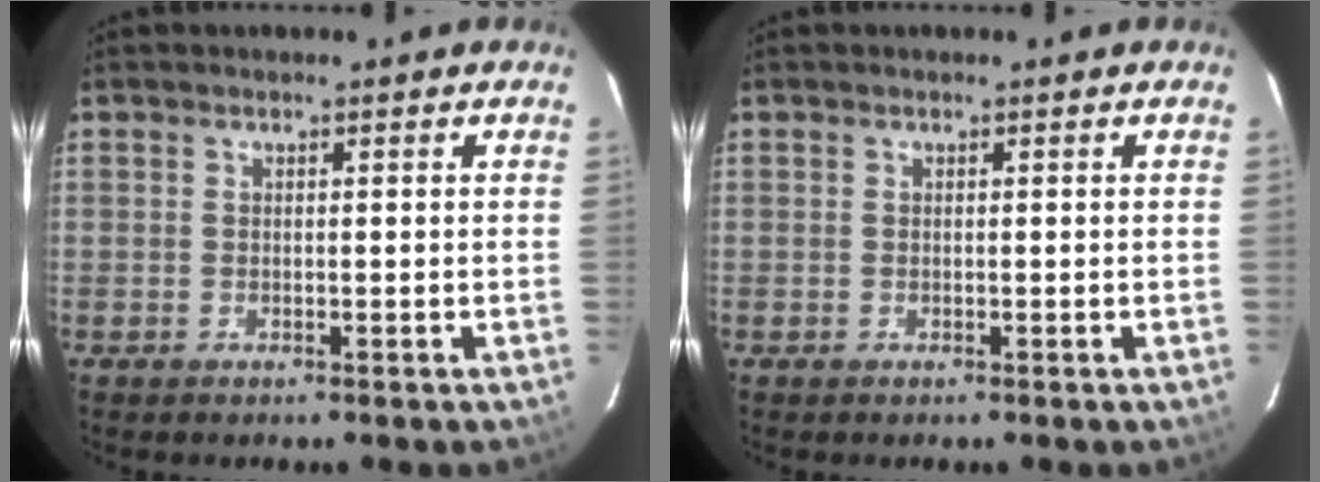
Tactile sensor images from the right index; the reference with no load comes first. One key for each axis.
{"total": 0.0}